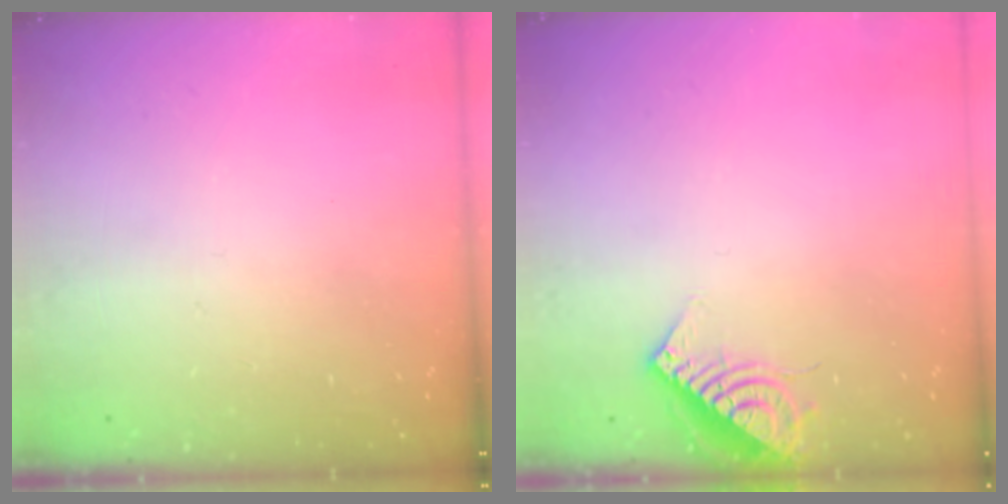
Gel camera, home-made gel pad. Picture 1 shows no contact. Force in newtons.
{"total": 7.2, "press": 7.1, "slide": 0.8}